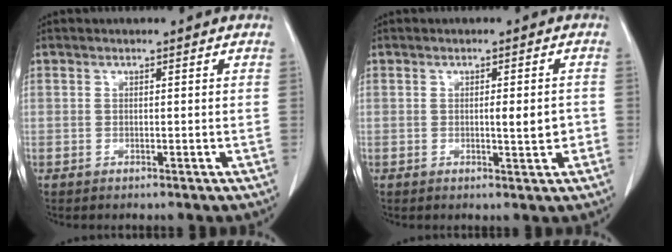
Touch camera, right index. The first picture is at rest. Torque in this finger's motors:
{"motor_torque": [0.16, 0.09, 0.10, 0.04]}